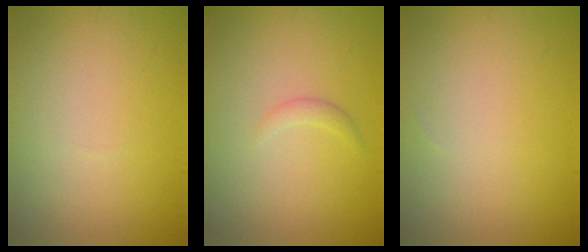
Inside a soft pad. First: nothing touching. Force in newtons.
{"total": 0.8, "press": 0.8, "slide": 0.1}
{"total": 0.0}